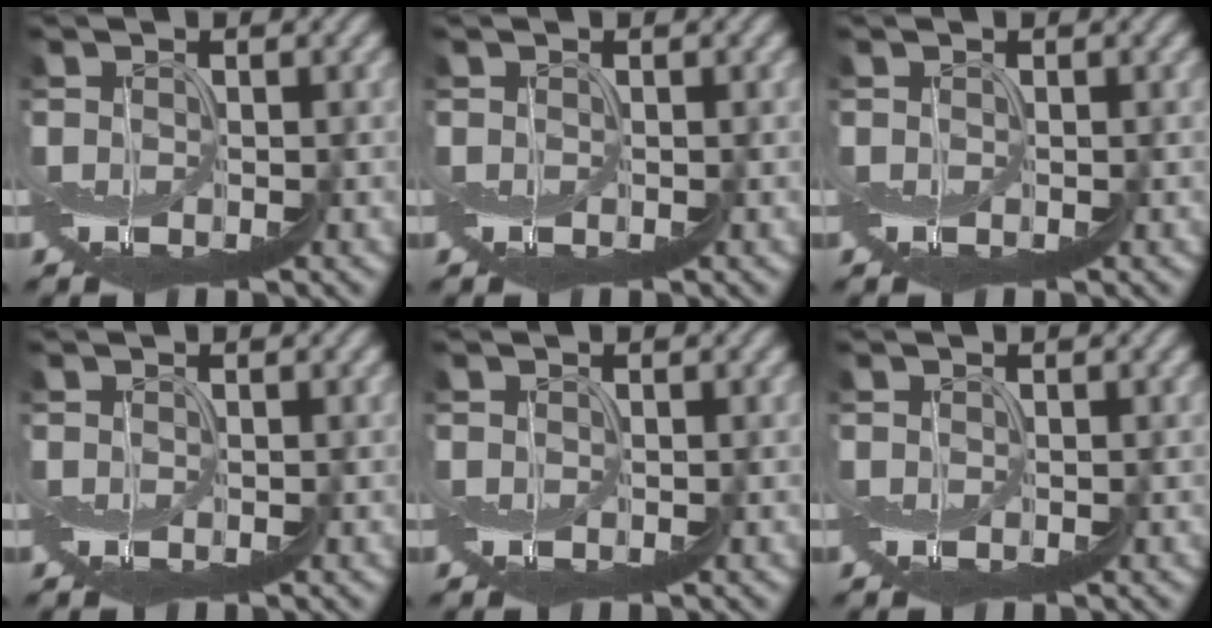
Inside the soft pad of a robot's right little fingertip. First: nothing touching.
{"total": 0.0}
{"total": 0.0}
{"total": 0.0}
{"total": 0.0}
{"total": 0.0}